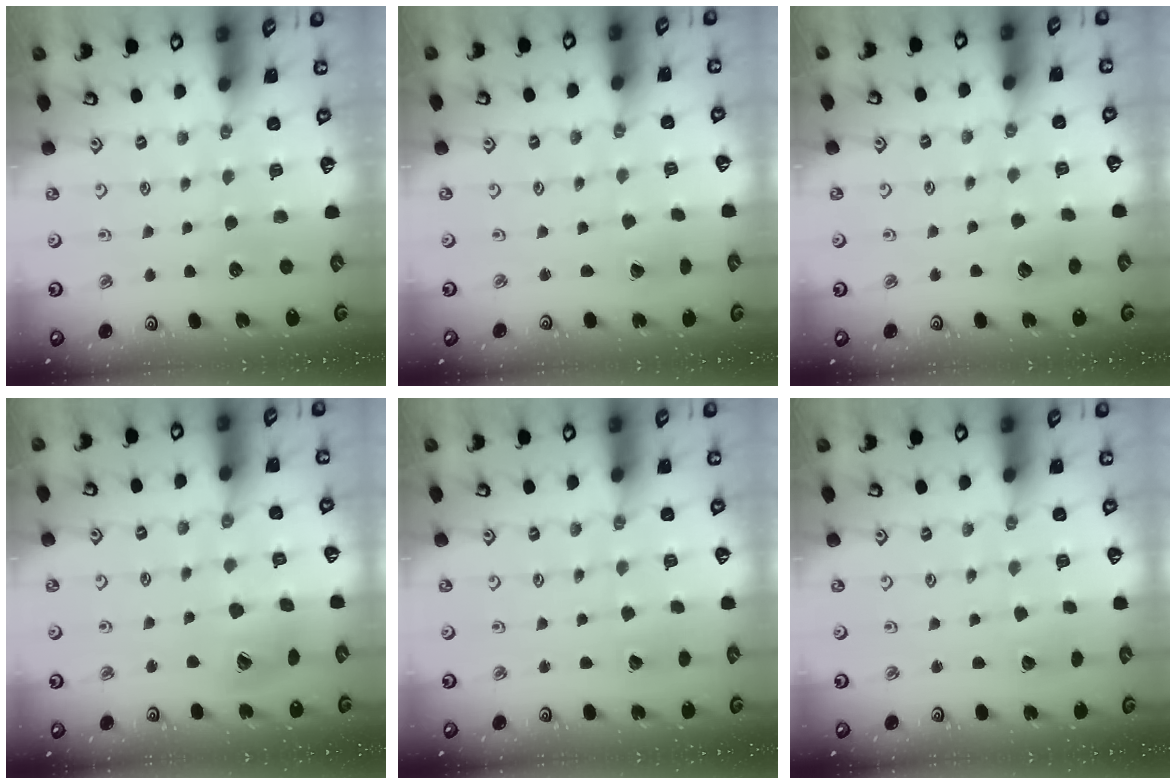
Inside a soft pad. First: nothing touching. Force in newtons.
{"total": 1.3, "press": 1.3, "slide": 0.1}
{"total": 6.6, "press": 6.6, "slide": 0.8}
{"total": 12.7, "press": 12.6, "slide": 1.4}
{"total": 2.7, "press": 2.6, "slide": 0.4}
{"total": 1.8, "press": 1.8, "slide": 0.1}